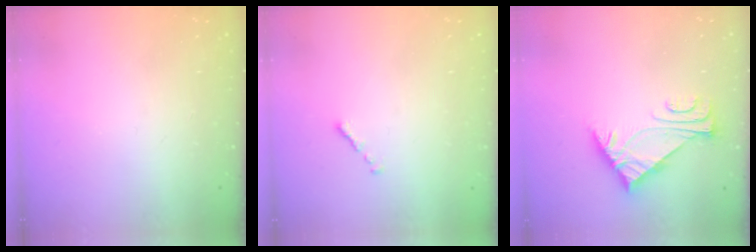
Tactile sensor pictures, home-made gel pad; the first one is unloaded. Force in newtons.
{"total": 0.7, "press": 0.6, "slide": 0.4}
{"total": 6.0, "press": 5.9, "slide": 0.8}